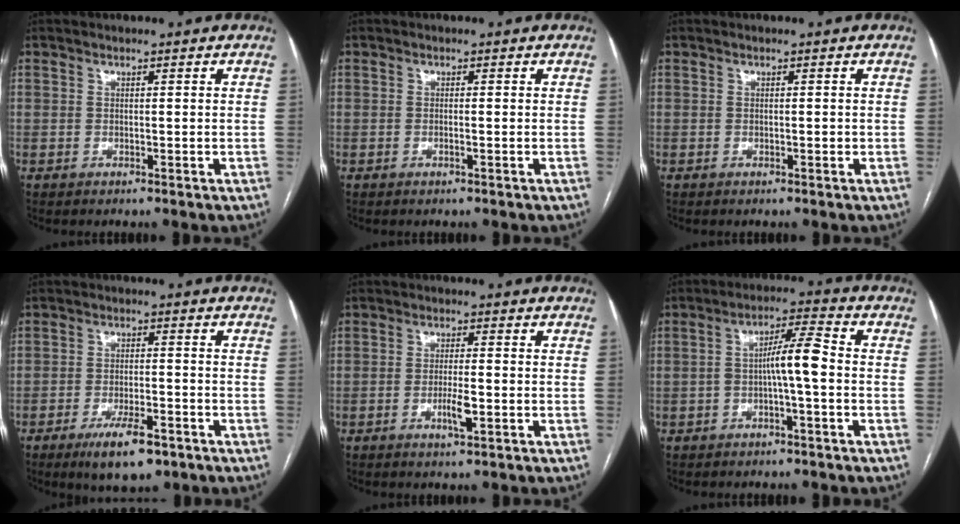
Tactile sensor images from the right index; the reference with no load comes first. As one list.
[{"total": 0.7, "force": [-0.2, 0.0, 0.6], "torque": [-0.013, 0.001, -0.003]}, {"total": 0.7, "force": [-0.1, 0.2, 0.6], "torque": [-0.011, 0.000, -0.001]}, {"total": 7.4, "force": [-4.6, 2.3, 5.3], "torque": [-0.094, -0.007, -0.069]}, {"total": 3.6, "force": [-1.2, 0.4, 3.3], "torque": [-0.063, -0.003, -0.020]}, {"total": 6.3, "force": [-1.0, 0.3, 6.2], "torque": [-0.107, 0.020, -0.017]}]